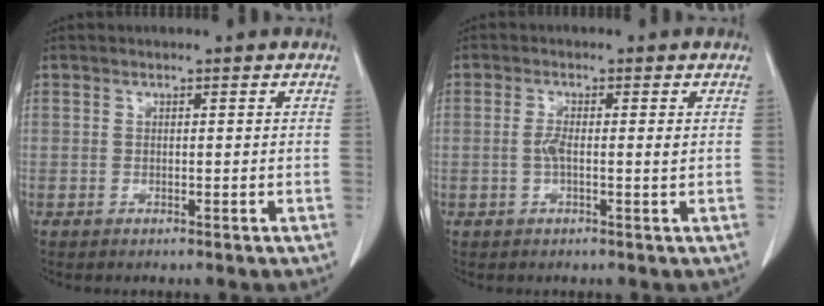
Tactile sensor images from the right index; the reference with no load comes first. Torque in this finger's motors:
{"motor_torque": [0.14, 0.04, 0.09, 0.04]}